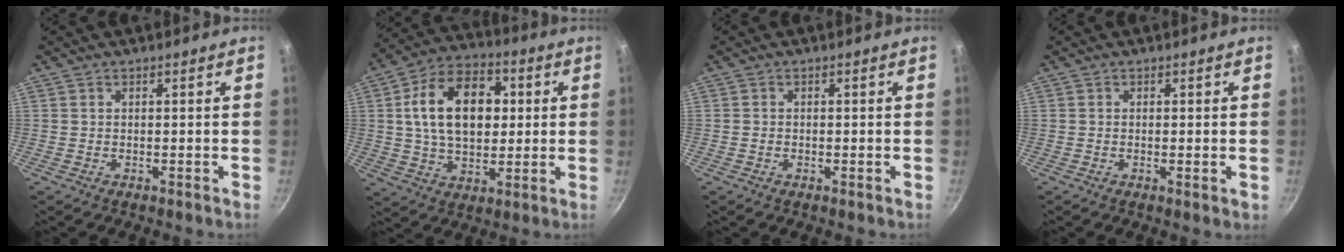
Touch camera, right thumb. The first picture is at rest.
{"total": 17.8, "force": [3.0, 11.9, 12.9], "torque": [-0.184, 0.014, 0.041]}
{"total": 0.5, "force": [-0.2, 0.4, 0.3], "torque": [-0.005, 0.001, -0.005]}
{"total": 1.0, "force": [-0.1, 0.1, 1.0], "torque": [-0.017, -0.005, -0.005]}